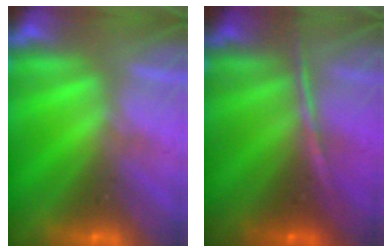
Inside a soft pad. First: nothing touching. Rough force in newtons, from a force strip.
{"total": 1.3}